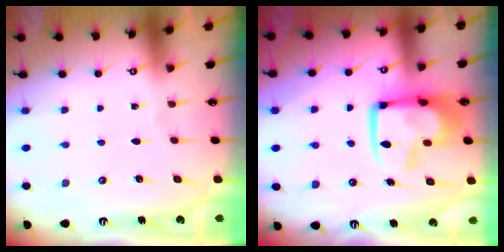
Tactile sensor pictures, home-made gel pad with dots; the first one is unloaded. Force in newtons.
{"total": 12.3, "press": 12.2, "slide": 1.5}